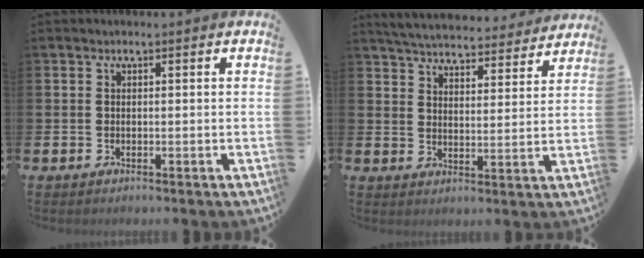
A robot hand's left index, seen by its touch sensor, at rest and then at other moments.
{"total": 5.6, "force": [5.4, 0.8, 0.8], "torque": [-0.036, -0.039, 0.094]}